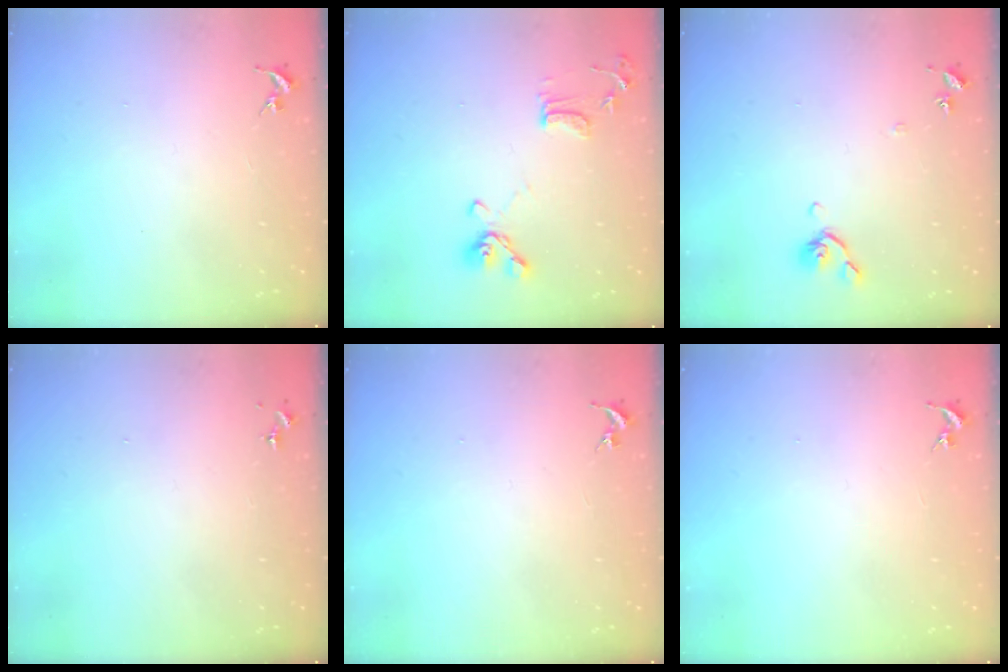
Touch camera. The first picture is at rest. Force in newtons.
{"total": 11.2, "press": 11.0, "slide": 2.0}
{"total": 6.7, "press": 6.6, "slide": 1.0}
{"total": 0.0}
{"total": 0.0}
{"total": 0.0}